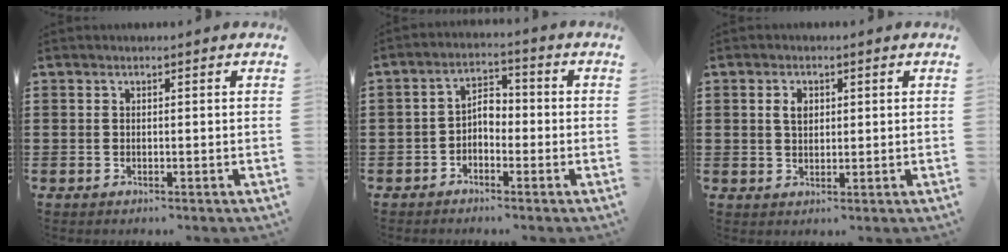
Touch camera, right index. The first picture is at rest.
{"total": 3.0, "force": [-1.7, 1.7, 1.8], "torque": [-0.035, 0.012, -0.036]}
{"total": 2.7, "force": [0.7, 1.7, 1.9], "torque": [-0.042, 0.010, 0.011]}